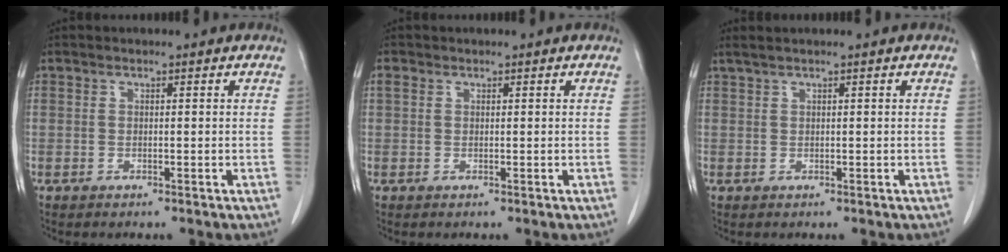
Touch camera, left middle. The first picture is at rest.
{"total": 1.0, "force": [0.5, 0.7, 0.4], "torque": [-0.010, 0.011, 0.010]}
{"total": 1.3, "force": [1.0, -0.1, 0.8], "torque": [-0.020, 0.013, 0.024]}